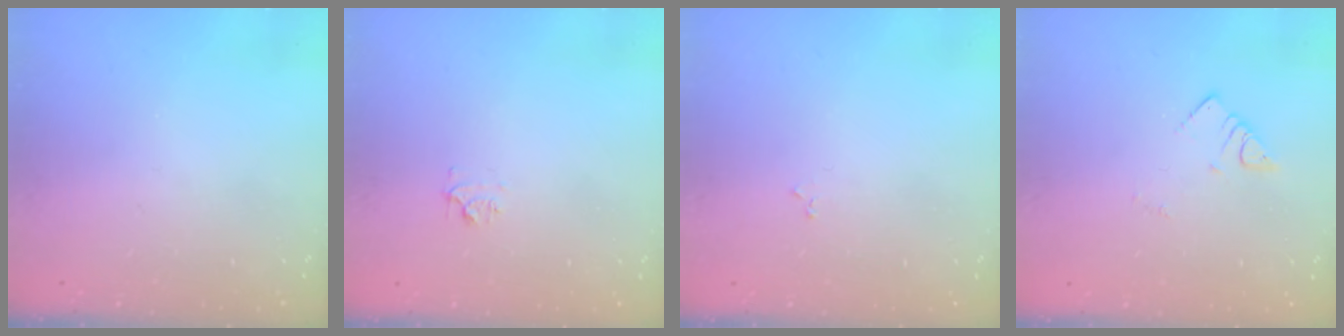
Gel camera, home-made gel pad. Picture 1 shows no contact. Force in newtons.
{"total": 4.4, "press": 4.4, "slide": 0.5}
{"total": 2.5, "press": 2.4, "slide": 0.3}
{"total": 2.4, "press": 2.4, "slide": 0.1}